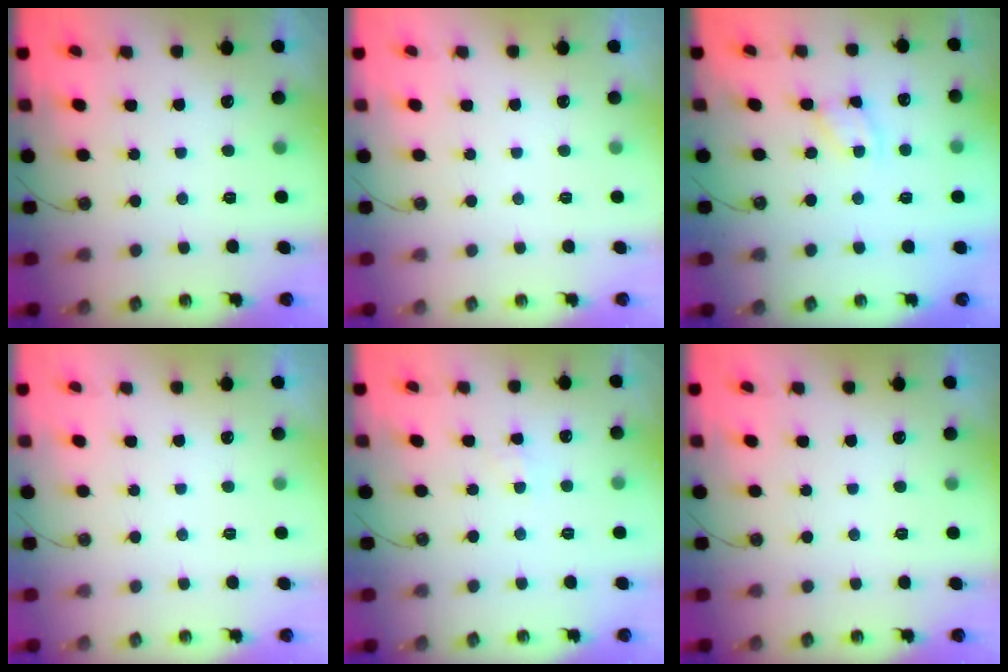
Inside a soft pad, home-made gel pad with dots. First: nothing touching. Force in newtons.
{"total": 0.0}
{"total": 2.7, "press": 2.7, "slide": 0.4}
{"total": 0.0}
{"total": 1.6, "press": 1.5, "slide": 0.3}
{"total": 0.0}